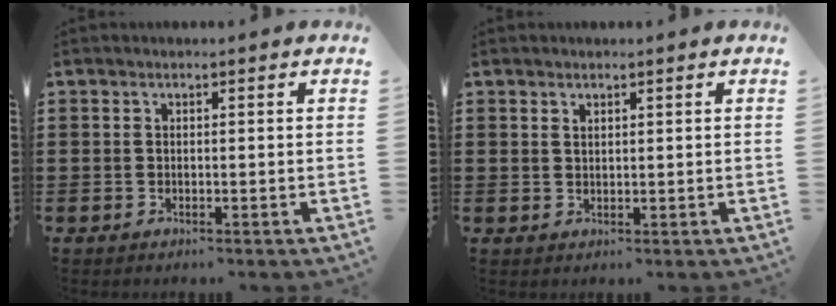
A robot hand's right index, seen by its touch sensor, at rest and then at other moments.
{"total": 1.1, "force": [0.9, 0.5, 0.3], "torque": [-0.007, 0.002, 0.017]}